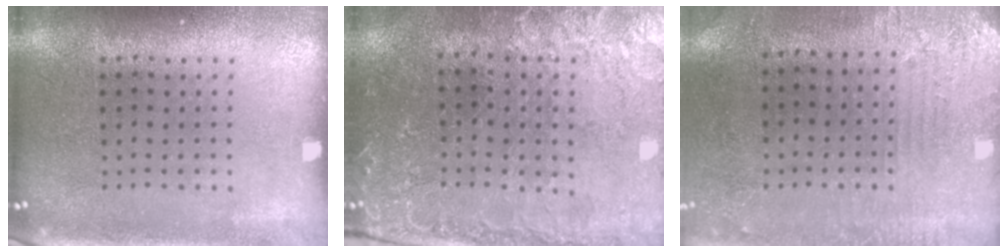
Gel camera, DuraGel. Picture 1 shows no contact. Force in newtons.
{"total": 0.7, "press": 0.6, "slide": 0.4}
{"total": 2.8, "press": 2.3, "slide": 1.5}